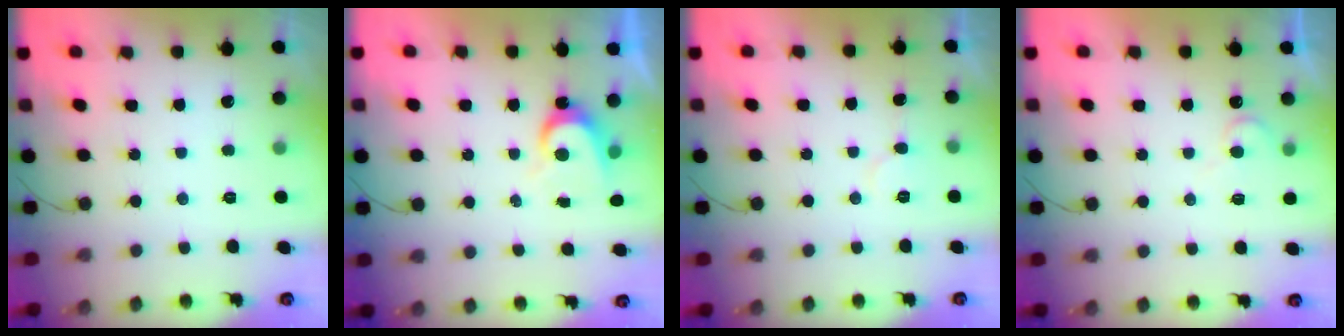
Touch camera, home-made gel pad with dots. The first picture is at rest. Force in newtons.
{"total": 4.8, "press": 4.8, "slide": 0.4}
{"total": 4.9, "press": 4.9, "slide": 0.3}
{"total": 4.9, "press": 4.9, "slide": 0.4}